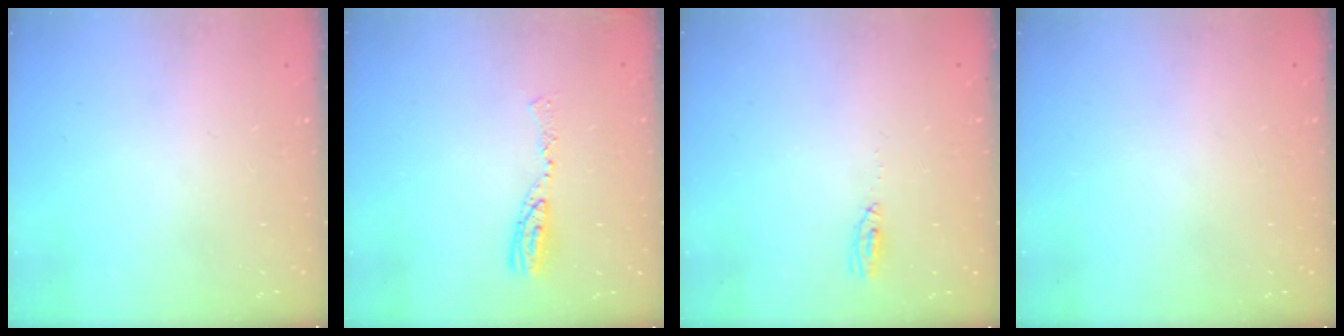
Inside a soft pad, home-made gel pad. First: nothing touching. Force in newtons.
{"total": 8.4, "press": 8.4, "slide": 0.6}
{"total": 3.7, "press": 3.3, "slide": 1.7}
{"total": 0.0}